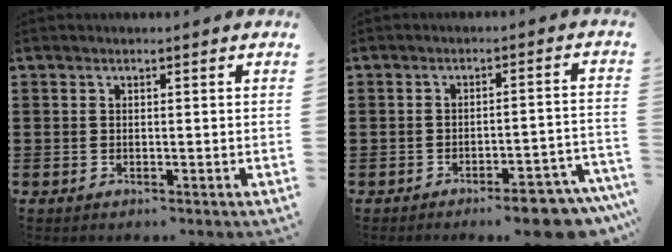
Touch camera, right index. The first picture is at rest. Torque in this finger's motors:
{"motor_torque": [-0.10, 0.00, -0.56, -0.21]}